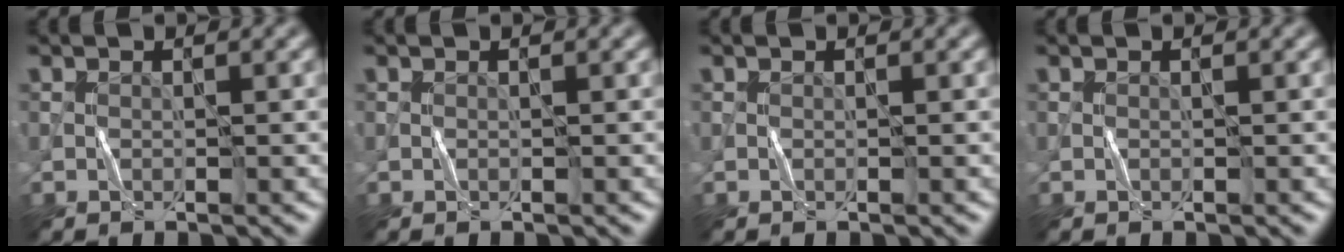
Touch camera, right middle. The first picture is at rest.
{"total": 0.0}
{"total": 0.0}
{"total": 0.0}